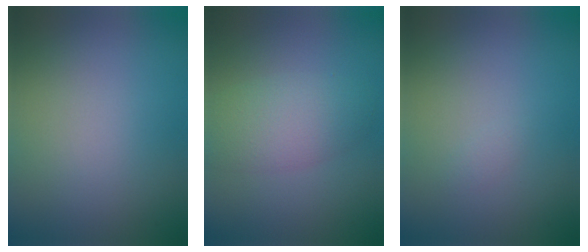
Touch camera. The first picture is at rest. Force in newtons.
{"total": 4.0, "press": 4.0, "slide": 0.2}
{"total": 0.5, "press": 0.5, "slide": 0.0}